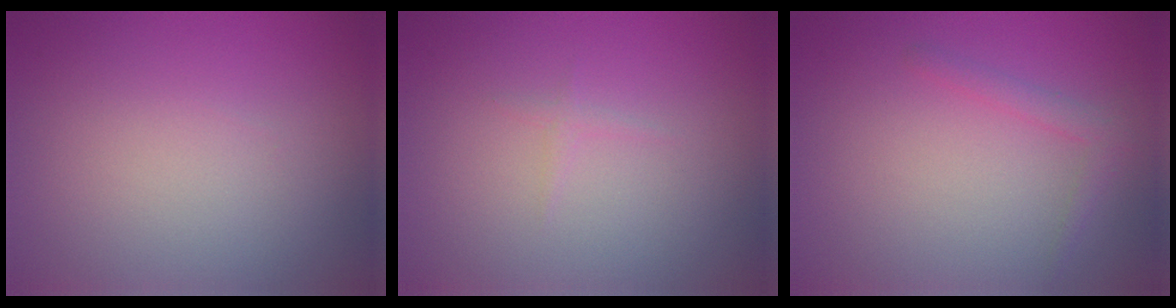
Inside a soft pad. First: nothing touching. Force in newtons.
{"total": 1.0, "press": 0.9, "slide": 0.2}
{"total": 1.4, "press": 1.4, "slide": 0.1}